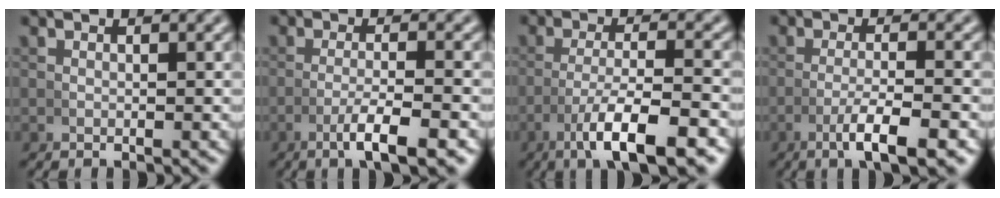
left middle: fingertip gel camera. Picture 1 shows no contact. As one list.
[{"total": 4.1, "force": [-2.1, 0.5, 3.5], "torque": [-0.065, -0.010, -0.032]}, {"total": 7.2, "force": [-3.5, 1.9, 6.0], "torque": [-0.103, -0.014, -0.047]}, {"total": 4.5, "force": [-2.2, 0.7, 3.8], "torque": [-0.070, -0.011, -0.032]}]